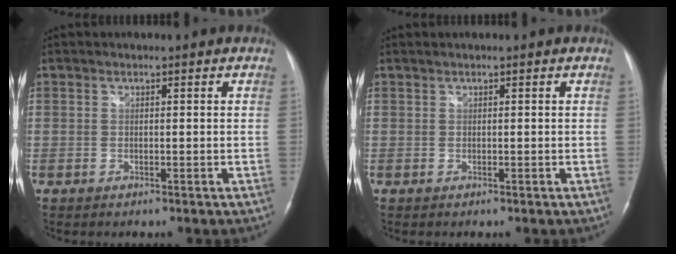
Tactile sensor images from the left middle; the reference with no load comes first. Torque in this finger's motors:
{"motor_torque": [-0.02, -0.21, -0.07, -0.01]}